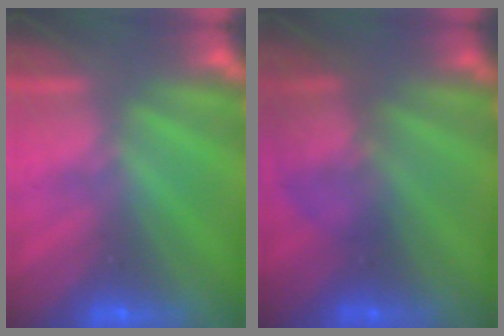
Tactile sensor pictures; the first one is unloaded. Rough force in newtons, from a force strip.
{"total": 2.2}